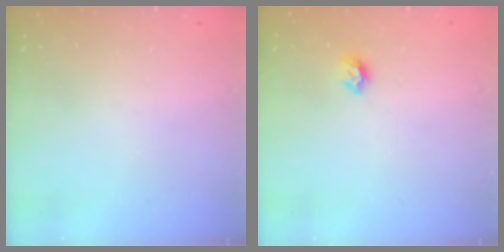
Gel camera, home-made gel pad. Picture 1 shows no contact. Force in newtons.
{"total": 6.0, "press": 5.9, "slide": 0.7}